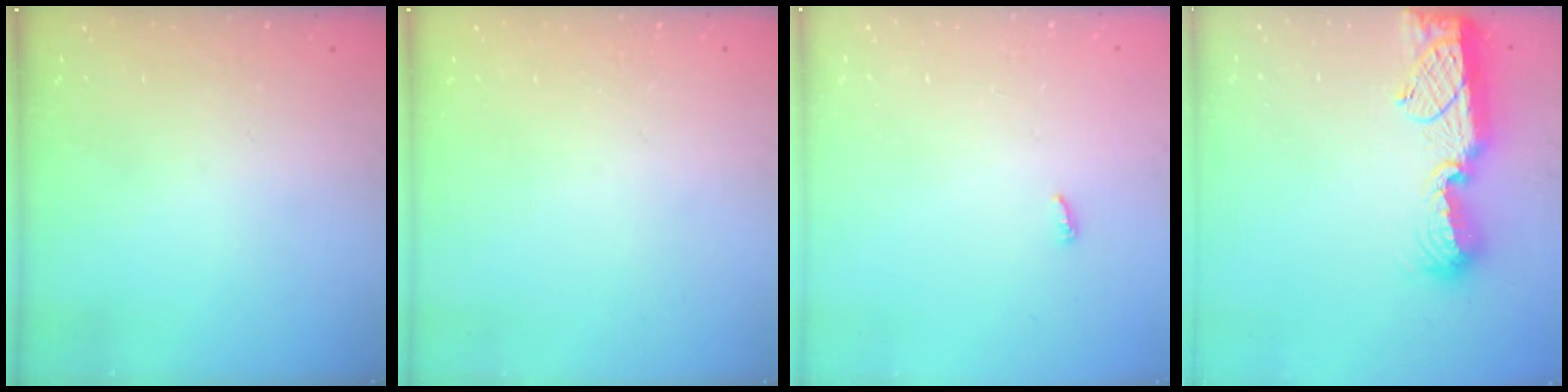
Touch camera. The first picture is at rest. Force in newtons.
{"total": 0.0}
{"total": 3.6, "press": 3.6, "slide": 0.4}
{"total": 13.4, "press": 13.3, "slide": 0.6}